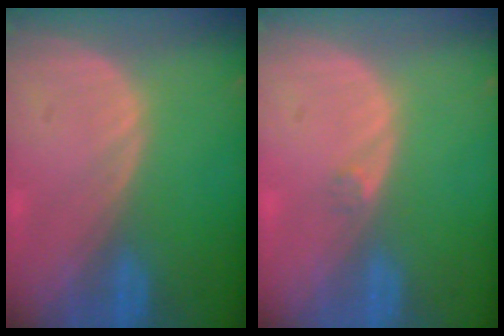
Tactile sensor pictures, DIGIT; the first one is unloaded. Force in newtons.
{"total": 0.8, "press": 0.7, "slide": 0.4}